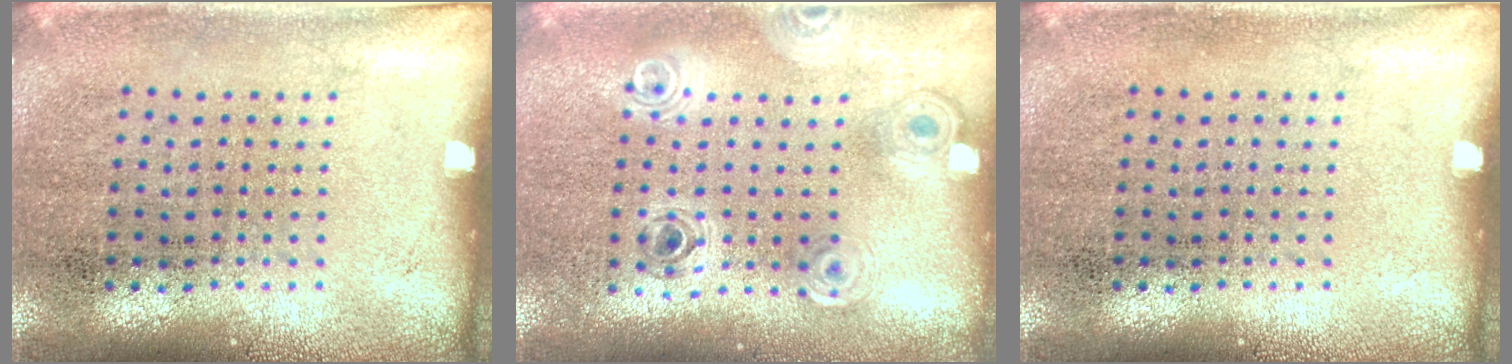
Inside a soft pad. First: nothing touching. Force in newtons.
{"total": 0.8, "press": 0.8, "slide": 0.1}
{"total": 0.0}